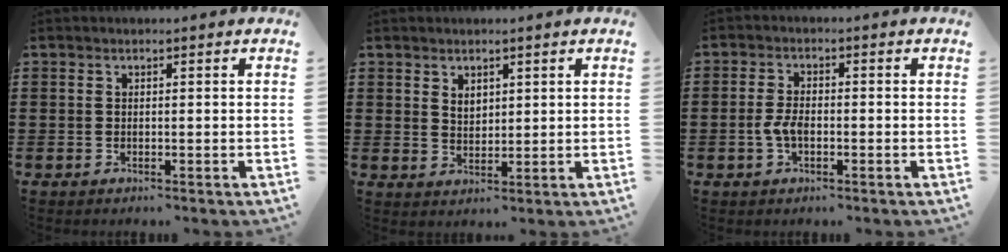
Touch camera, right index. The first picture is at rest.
{"total": 2.2, "force": [1.7, 1.3, 0.6], "torque": [-0.006, 0.001, 0.030]}
{"total": 3.3, "force": [-0.9, 1.7, 2.7], "torque": [-0.073, -0.006, -0.022]}